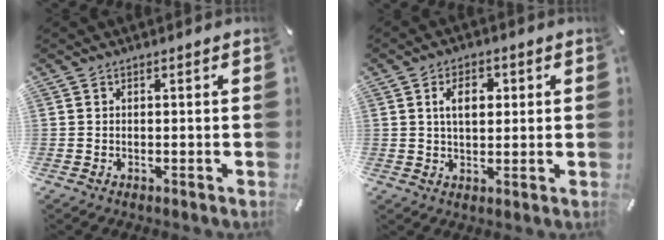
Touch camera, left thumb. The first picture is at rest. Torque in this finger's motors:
{"motor_torque": [1.00, 1.25, 0.62, -0.61, 0.21]}